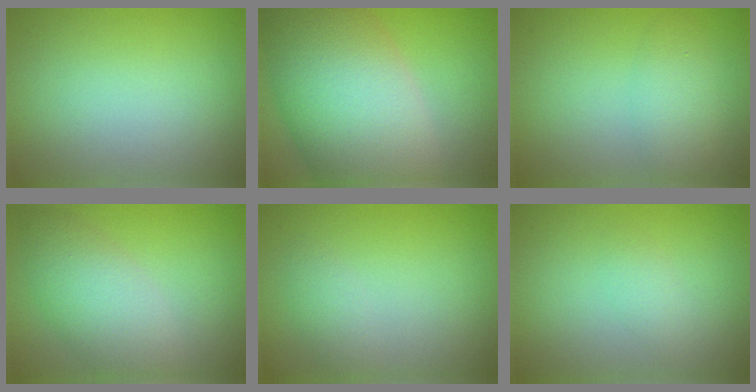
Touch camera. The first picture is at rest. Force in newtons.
{"total": 14.4, "press": 14.4, "slide": 0.6}
{"total": 2.8, "press": 2.8, "slide": 0.1}
{"total": 5.2, "press": 5.2, "slide": 0.3}
{"total": 1.2, "press": 1.2, "slide": 0.0}
{"total": 1.2, "press": 1.2, "slide": 0.1}